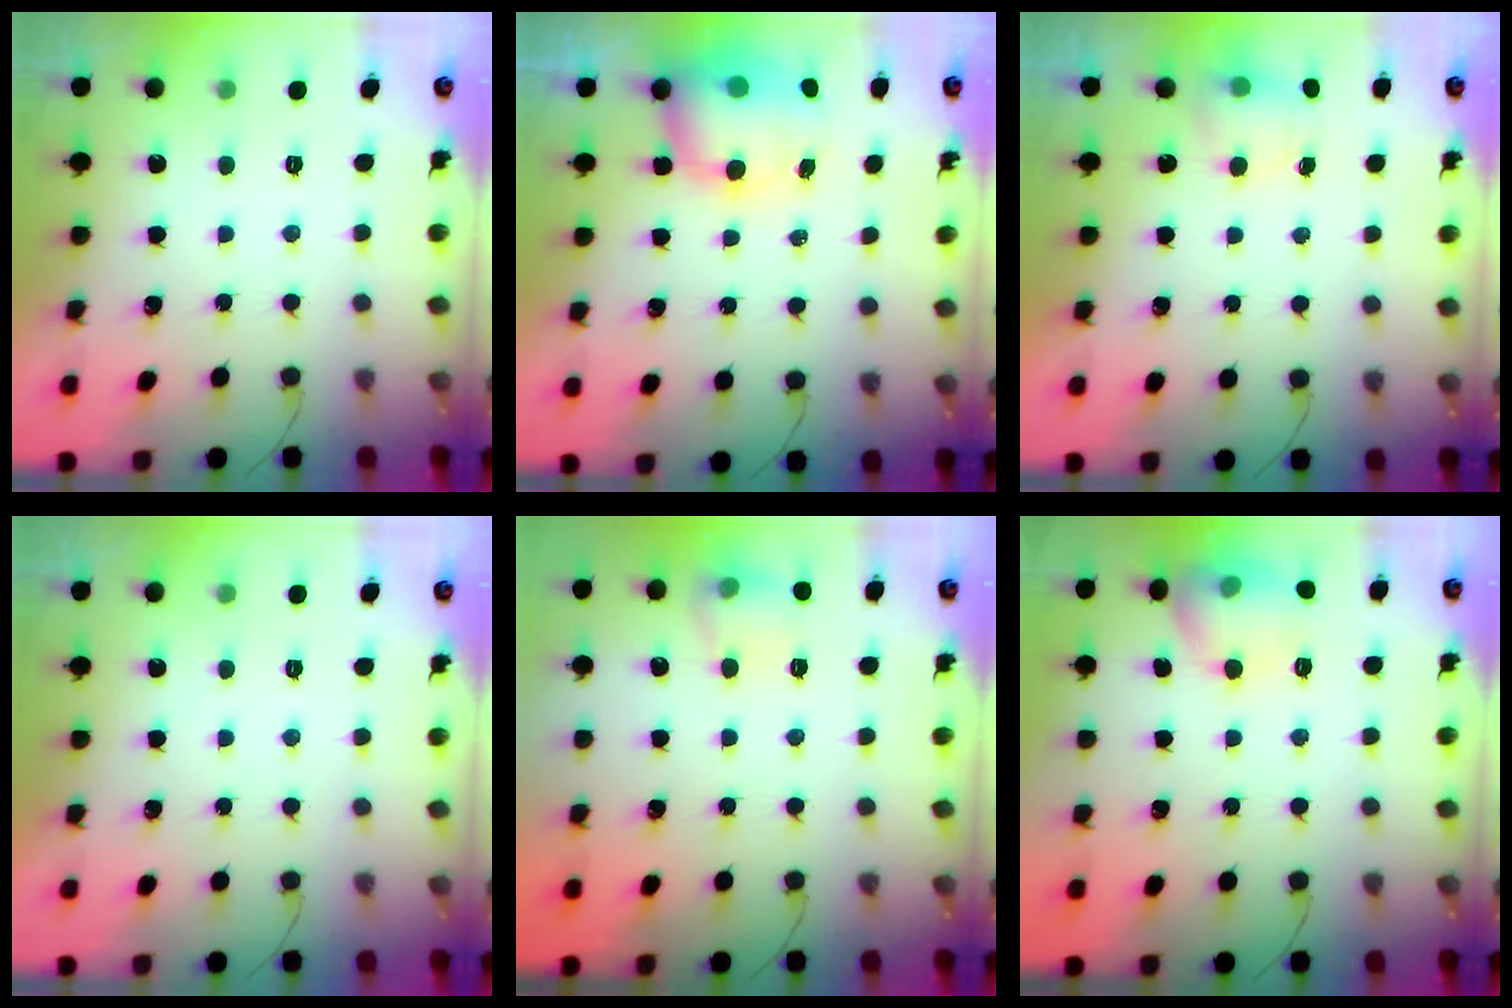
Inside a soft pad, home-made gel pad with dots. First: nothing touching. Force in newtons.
{"total": 9.0, "press": 8.8, "slide": 1.9}
{"total": 4.9, "press": 4.8, "slide": 0.7}
{"total": 0.0}
{"total": 9.4, "press": 9.4, "slide": 0.6}
{"total": 11.7, "press": 11.4, "slide": 2.9}